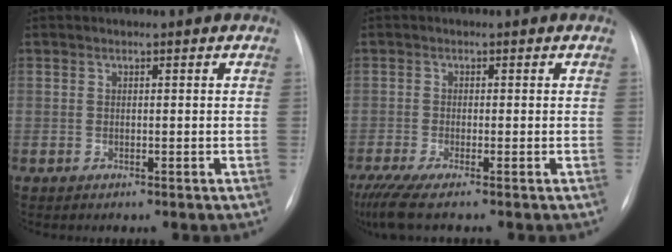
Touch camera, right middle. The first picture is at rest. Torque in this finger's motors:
{"motor_torque": [0.94, -1.20, 0.10, 0.05]}